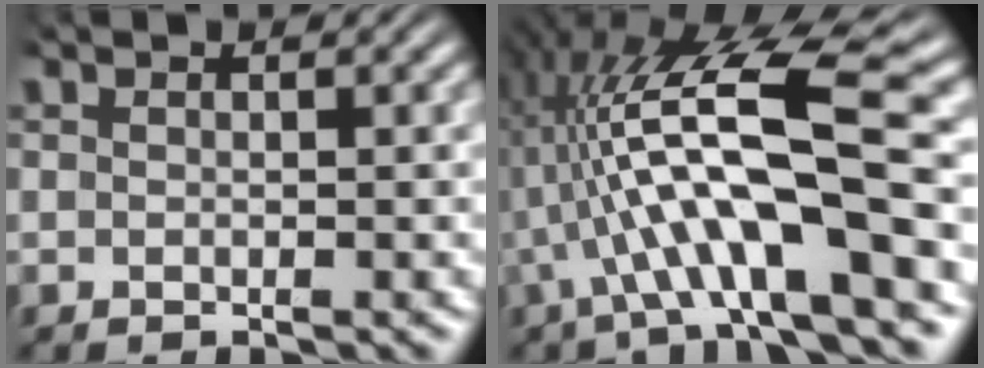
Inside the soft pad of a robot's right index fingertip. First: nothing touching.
{"total": 10.1, "force": [1.0, 3.2, 9.5], "torque": [-0.182, 0.006, 0.021]}